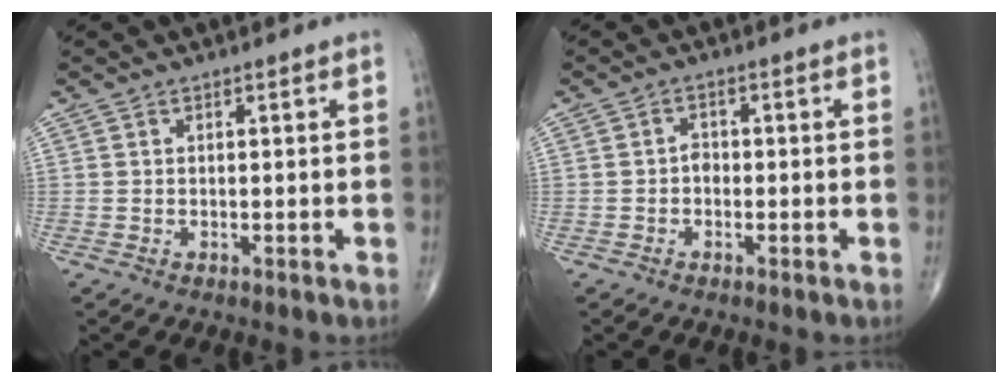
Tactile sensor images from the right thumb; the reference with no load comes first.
{"total": 1.7, "force": [-0.5, 1.3, 1.0], "torque": [-0.007, 0.006, -0.013]}